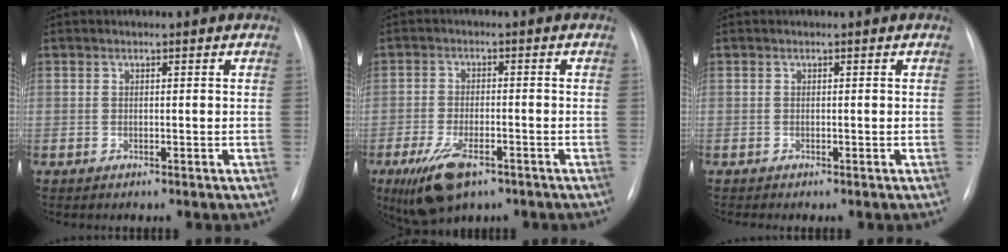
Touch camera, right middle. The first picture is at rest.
{"total": 8.0, "force": [-4.7, 3.1, 5.7], "torque": [-0.115, -0.016, -0.075]}
{"total": 0.0}